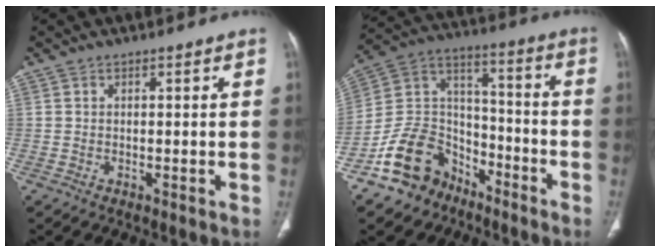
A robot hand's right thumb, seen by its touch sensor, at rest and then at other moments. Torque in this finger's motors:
{"motor_torque": [1.95, 0.29, 0.90, -1.54, 0.26]}